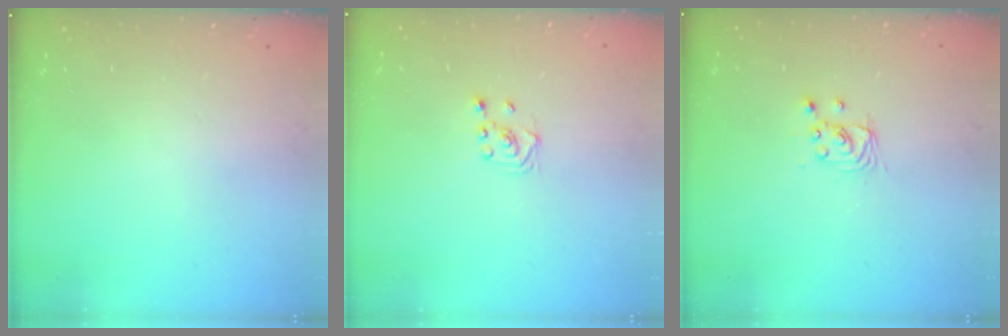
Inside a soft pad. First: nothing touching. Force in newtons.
{"total": 2.3, "press": 2.2, "slide": 0.7}
{"total": 2.8, "press": 2.8, "slide": 0.2}